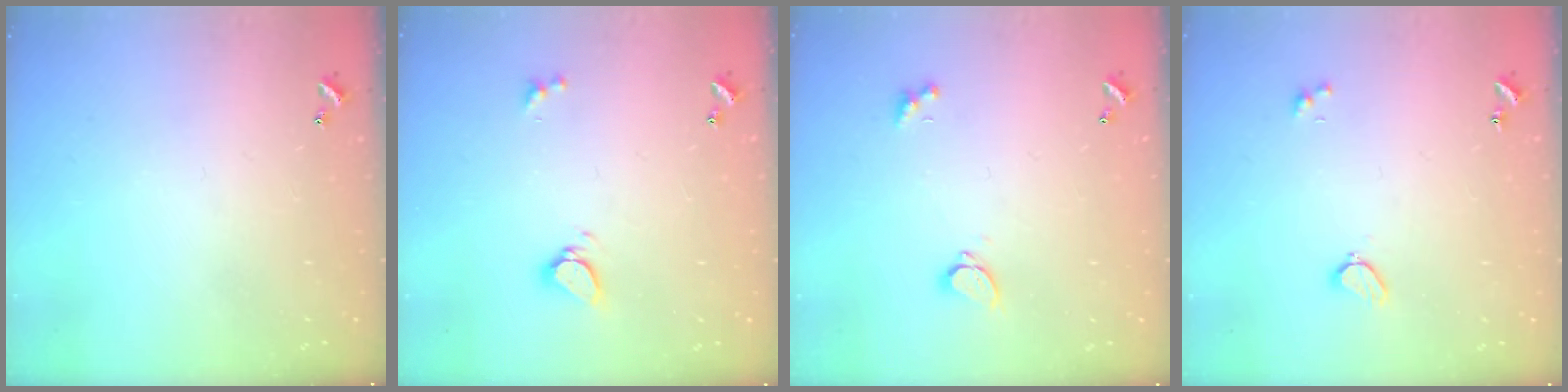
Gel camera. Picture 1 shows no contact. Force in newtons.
{"total": 4.4, "press": 4.4, "slide": 0.6}
{"total": 2.2, "press": 2.0, "slide": 0.9}
{"total": 1.9, "press": 1.9, "slide": 0.6}